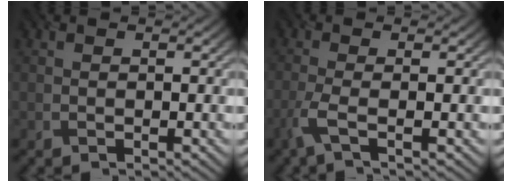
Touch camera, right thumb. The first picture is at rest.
{"total": 3.1, "force": [-1.3, 0.4, 2.8], "torque": [-0.062, 0.002, -0.042]}